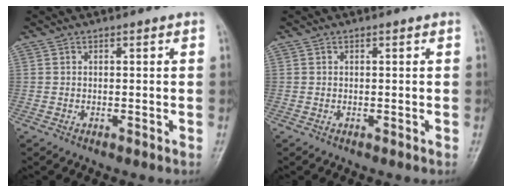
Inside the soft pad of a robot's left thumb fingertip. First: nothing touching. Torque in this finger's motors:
{"motor_torque": [0.00, 0.00, 0.00, 0.00, 0.00]}